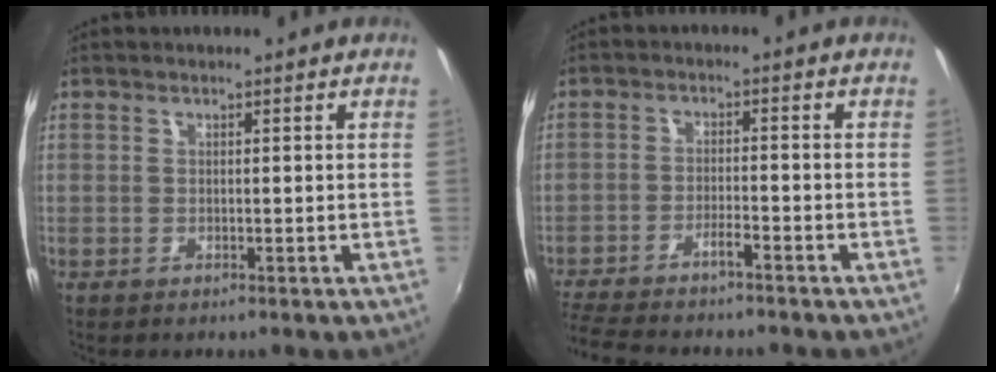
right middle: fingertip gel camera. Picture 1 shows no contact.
{"total": 8.6, "force": [-7.6, 0.7, 4.0], "torque": [-0.098, -0.010, -0.130]}